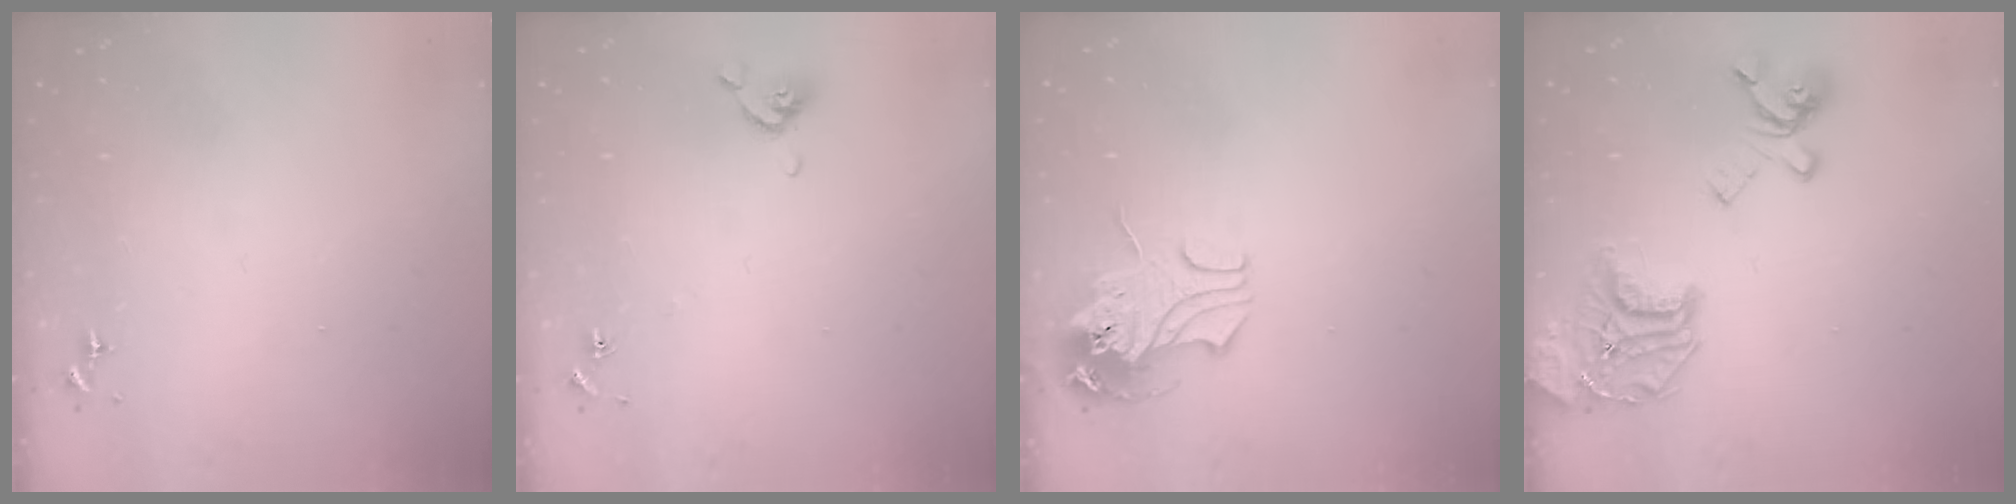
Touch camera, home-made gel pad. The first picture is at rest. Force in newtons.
{"total": 5.8, "press": 5.6, "slide": 1.7}
{"total": 11.0, "press": 10.9, "slide": 1.5}
{"total": 20.3, "press": 20.2, "slide": 2.2}